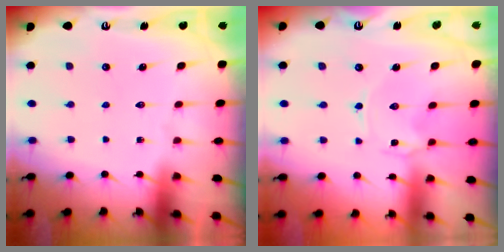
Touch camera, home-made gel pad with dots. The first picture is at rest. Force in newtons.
{"total": 0.6, "press": 0.6, "slide": 0.1}